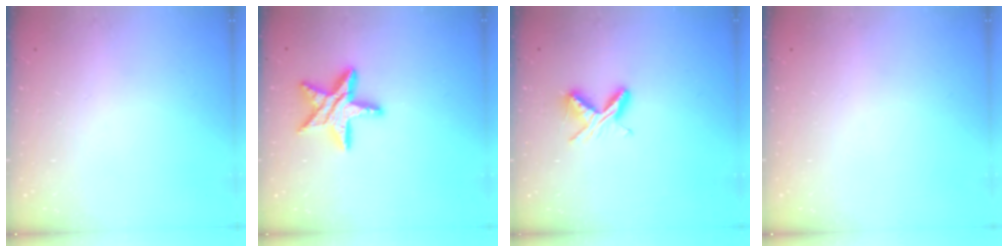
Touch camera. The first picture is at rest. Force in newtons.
{"total": 15.6, "press": 15.6, "slide": 1.2}
{"total": 6.0, "press": 5.9, "slide": 0.9}
{"total": 0.0}